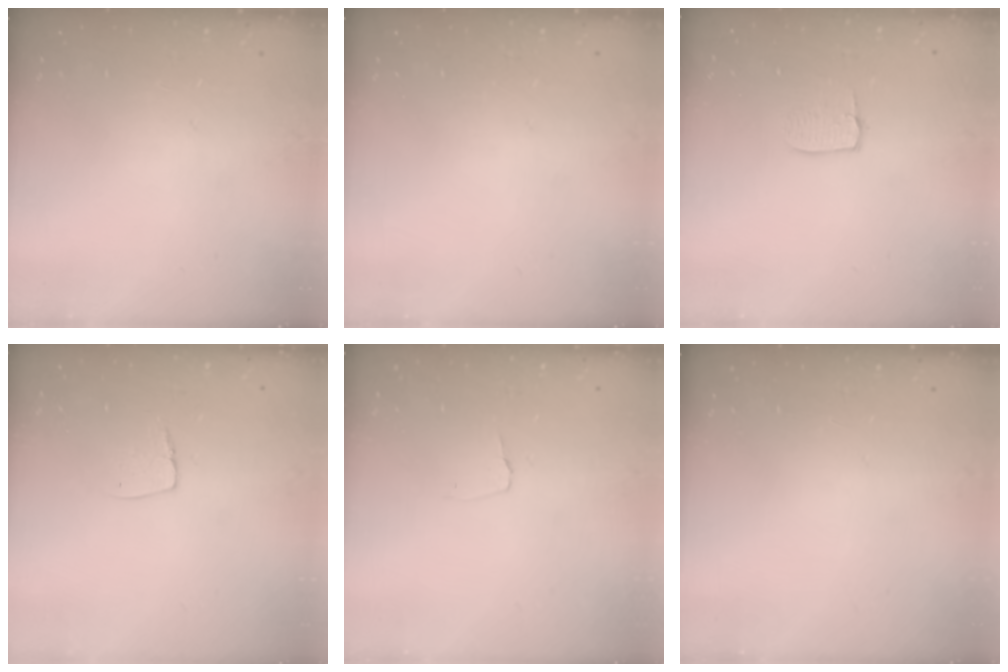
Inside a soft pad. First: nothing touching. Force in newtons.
{"total": 0.0}
{"total": 4.9, "press": 4.8, "slide": 0.4}
{"total": 5.6, "press": 5.6, "slide": 0.4}
{"total": 2.7, "press": 2.7, "slide": 0.3}
{"total": 0.0}